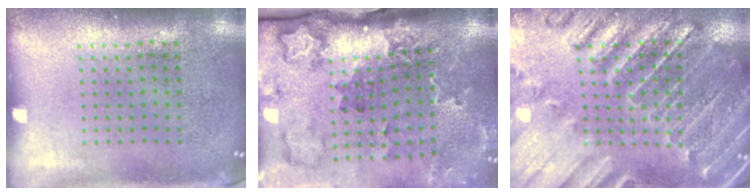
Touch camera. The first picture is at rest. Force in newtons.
{"total": 2.3, "press": 2.0, "slide": 1.2}
{"total": 1.8, "press": 1.8, "slide": 0.3}